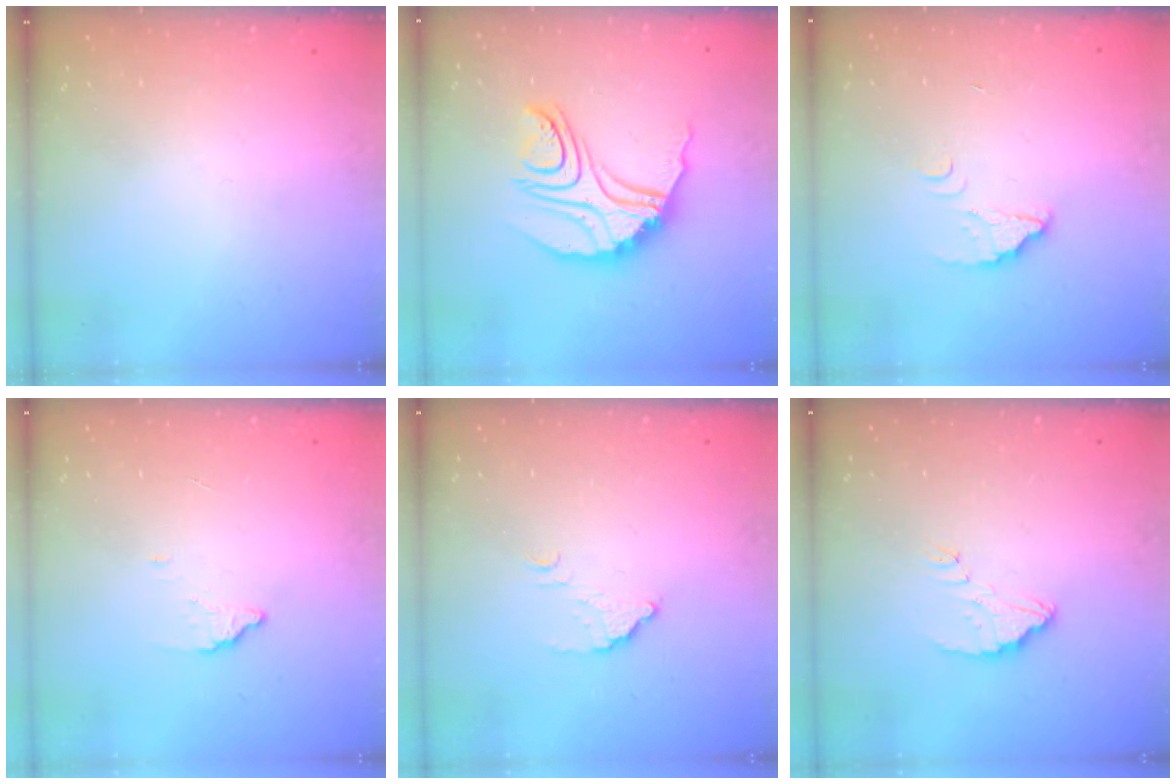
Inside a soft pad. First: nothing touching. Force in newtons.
{"total": 14.9, "press": 14.9, "slide": 1.4}
{"total": 2.9, "press": 2.9, "slide": 0.2}
{"total": 2.0, "press": 2.0, "slide": 0.1}
{"total": 2.9, "press": 2.9, "slide": 0.1}
{"total": 3.2, "press": 3.1, "slide": 0.3}